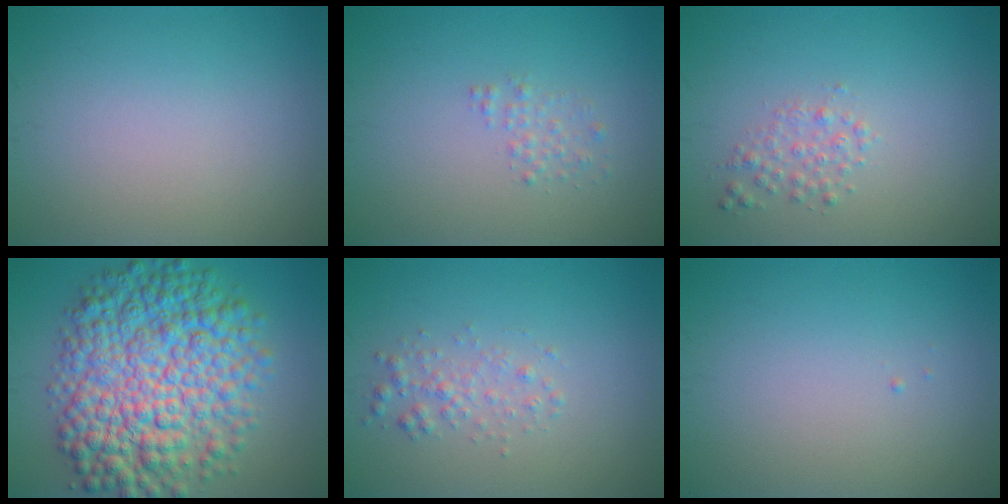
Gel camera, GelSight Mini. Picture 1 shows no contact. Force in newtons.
{"total": 1.2, "press": 1.2, "slide": 0.0}
{"total": 1.5, "press": 1.5, "slide": 0.1}
{"total": 11.9, "press": 11.9, "slide": 0.1}
{"total": 1.7, "press": 1.7, "slide": 0.0}
{"total": 0.0}